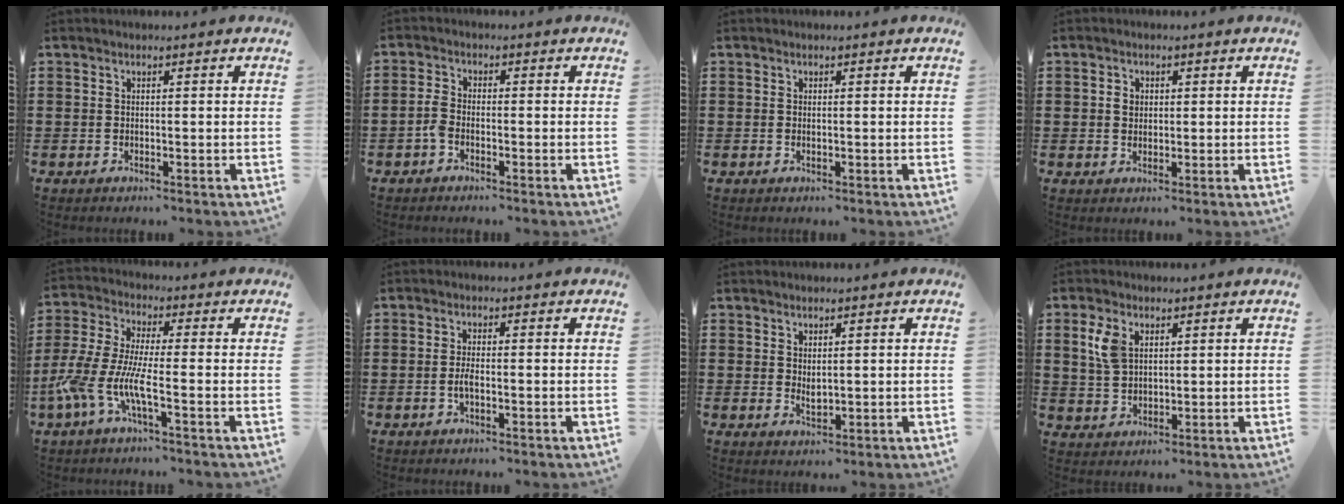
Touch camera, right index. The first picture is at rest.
{"total": 2.3, "force": [-1.3, 0.9, 1.6], "torque": [-0.053, -0.004, -0.032]}
{"total": 0.0}
{"total": 1.6, "force": [0.3, 1.4, 0.8], "torque": [-0.019, 0.010, 0.004]}
{"total": 8.2, "force": [-4.0, 1.7, 7.0], "torque": [-0.183, -0.018, -0.086]}
{"total": 2.1, "force": [-0.6, 0.6, 1.9], "torque": [-0.043, -0.001, -0.014]}
{"total": 1.6, "force": [0.8, 0.7, 1.2], "torque": [-0.023, 0.000, 0.016]}
{"total": 4.8, "force": [2.0, 3.0, 3.2], "torque": [-0.082, 0.009, 0.032]}